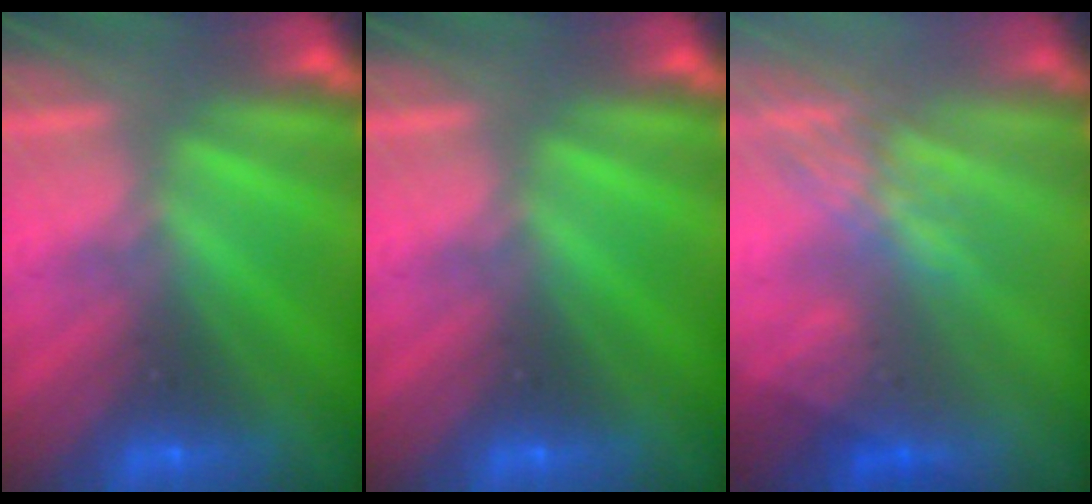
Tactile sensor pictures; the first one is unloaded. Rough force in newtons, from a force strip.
{"total": 0.0}
{"total": 2.9}